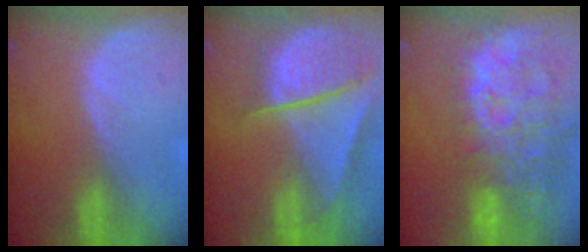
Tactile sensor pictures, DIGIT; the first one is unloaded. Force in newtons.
{"total": 9.3, "press": 8.0, "slide": 4.7}
{"total": 14.6, "press": 11.8, "slide": 8.5}